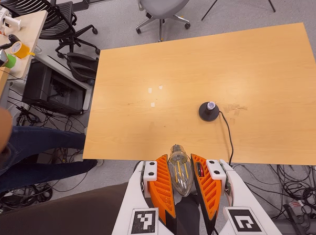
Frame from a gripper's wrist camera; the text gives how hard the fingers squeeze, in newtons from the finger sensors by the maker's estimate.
{"total": 12.7, "left": 13.9, "right": 11.4}